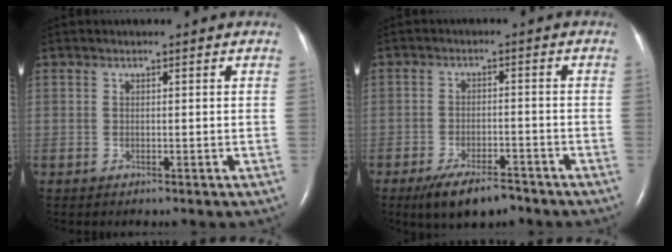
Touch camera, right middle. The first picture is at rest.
{"total": 7.1, "force": [-5.4, 2.3, 4.0], "torque": [-0.070, -0.008, -0.091]}